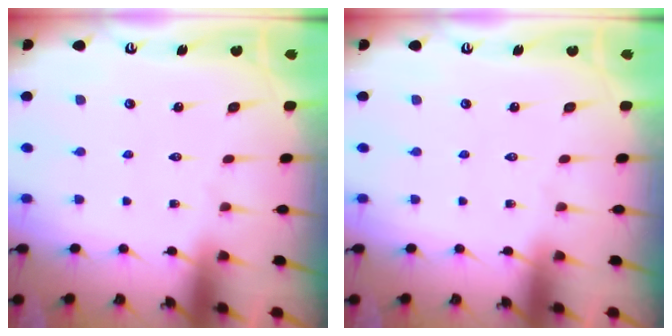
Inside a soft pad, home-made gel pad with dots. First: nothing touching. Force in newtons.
{"total": 0.0}